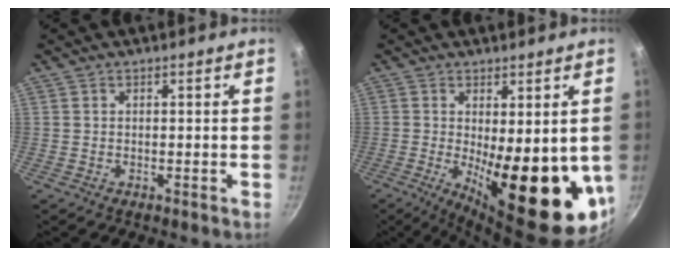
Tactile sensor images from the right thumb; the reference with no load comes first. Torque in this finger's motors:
{"motor_torque": [-0.15, 2.15, 2.49, -0.28, 0.47]}